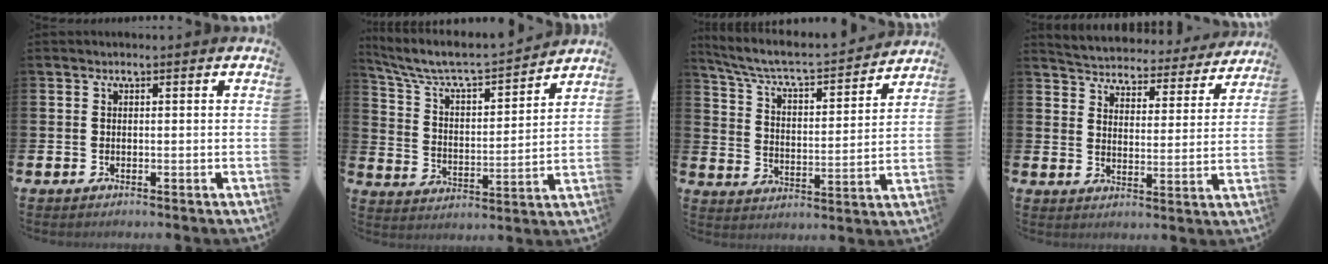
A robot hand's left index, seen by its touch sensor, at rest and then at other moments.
{"total": 7.3, "force": [6.8, 1.1, 2.6], "torque": [-0.087, -0.052, 0.112]}
{"total": 6.9, "force": [6.3, 1.3, 2.7], "torque": [-0.086, -0.049, 0.102]}
{"total": 4.8, "force": [4.7, 0.8, 0.2], "torque": [-0.026, -0.045, 0.078]}